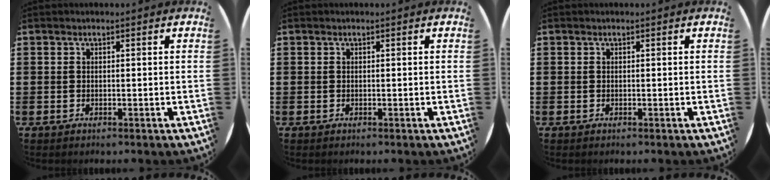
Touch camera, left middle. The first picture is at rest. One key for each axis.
{"total": 0.0}
{"total": 0.0}